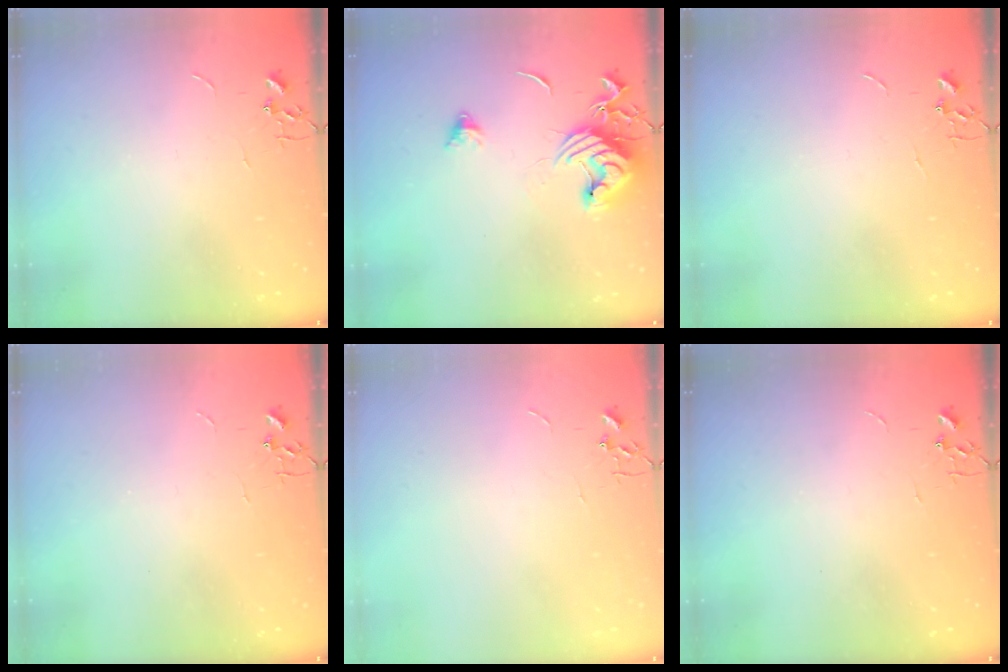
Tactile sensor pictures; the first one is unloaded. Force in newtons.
{"total": 13.8, "press": 13.7, "slide": 1.6}
{"total": 0.0}
{"total": 0.0}
{"total": 0.0}
{"total": 0.0}